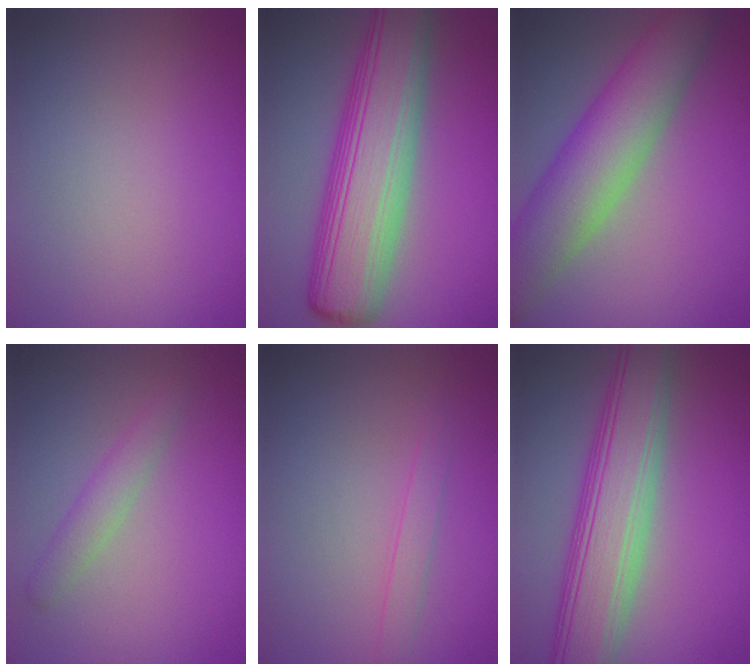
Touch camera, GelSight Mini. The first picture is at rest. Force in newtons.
{"total": 10.6, "press": 10.6, "slide": 0.3}
{"total": 8.7, "press": 8.7, "slide": 0.3}
{"total": 2.0, "press": 2.0, "slide": 0.1}
{"total": 1.1, "press": 1.1, "slide": 0.2}
{"total": 8.6, "press": 8.6, "slide": 0.3}